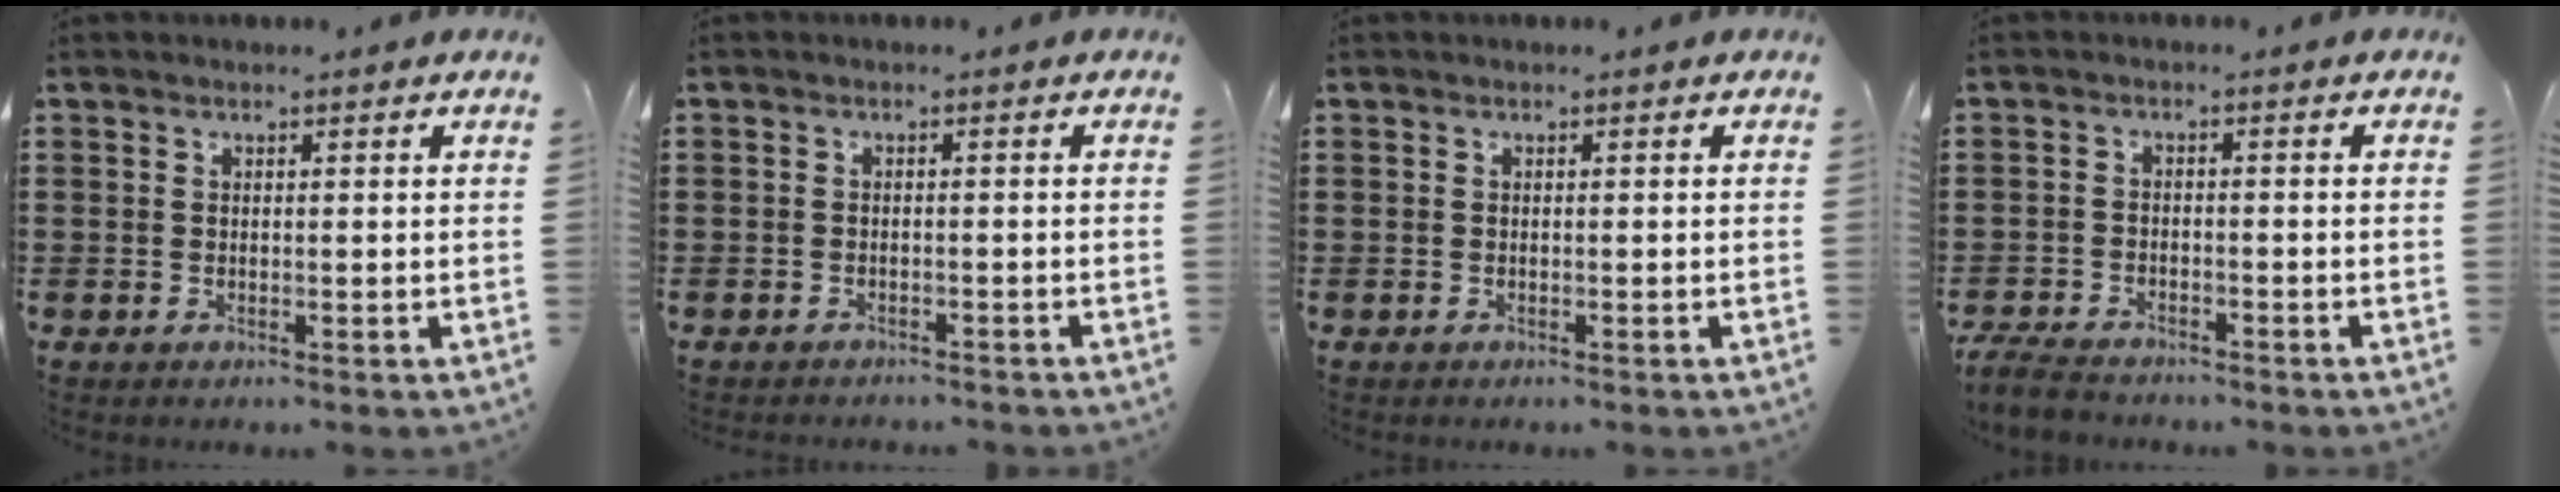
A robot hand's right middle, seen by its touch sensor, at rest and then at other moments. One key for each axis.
{"total": 1.6, "fx": -1.5, "fy": 0.4, "fz": -0.2, "tx": 0.001, "ty": 0.004, "tz": -0.035}
{"total": 0.0}
{"total": 3.8, "fx": -3.7, "fy": 0.7, "fz": 1.0, "tx": -0.038, "ty": -0.008, "tz": -0.078}